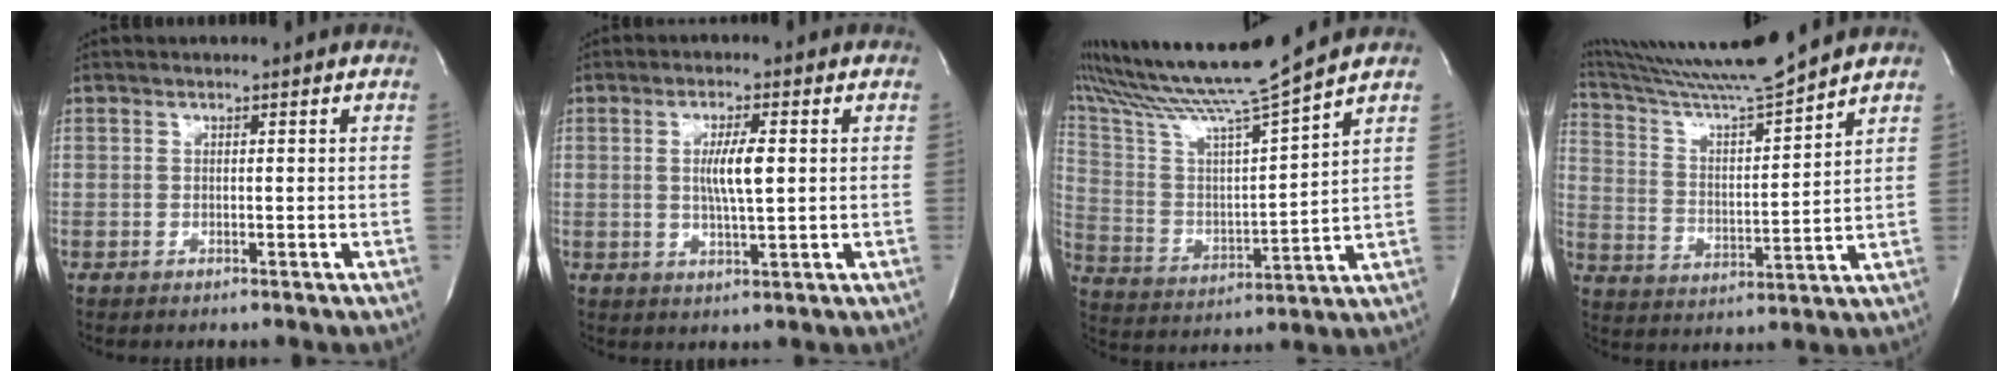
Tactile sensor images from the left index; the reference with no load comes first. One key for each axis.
{"total": 5.2, "fx": 0.6, "fy": 0.5, "fz": 5.1, "tx": -0.095, "ty": -0.003, "tz": 0.011}
{"total": 16.9, "fx": 15.1, "fy": -2.5, "fz": 7.3, "tx": -0.151, "ty": -0.032, "tz": 0.265}
{"total": 14.6, "fx": 13.5, "fy": -2.1, "fz": 5.2, "tx": -0.108, "ty": -0.021, "tz": 0.238}